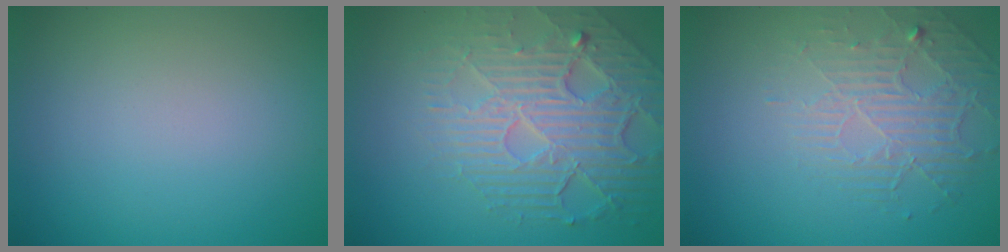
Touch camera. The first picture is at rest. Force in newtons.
{"total": 7.0, "press": 5.1, "slide": 4.8}
{"total": 2.3, "press": 1.7, "slide": 1.6}